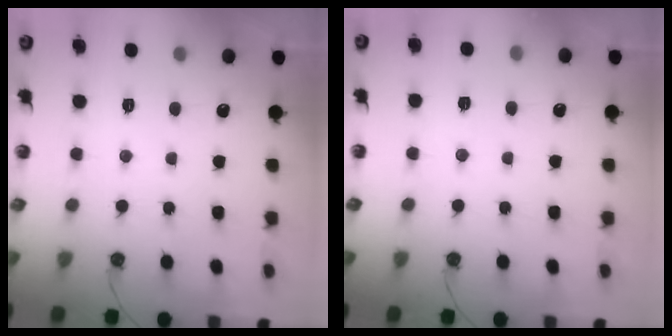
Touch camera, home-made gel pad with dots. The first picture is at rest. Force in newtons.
{"total": 2.6, "press": 2.5, "slide": 0.8}